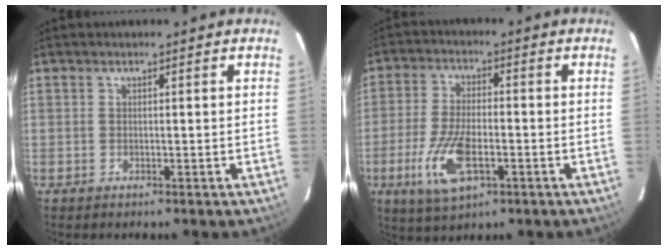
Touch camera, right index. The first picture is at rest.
{"total": 11.3, "force": [-4.2, 4.8, 9.3], "torque": [-0.199, -0.013, -0.074]}